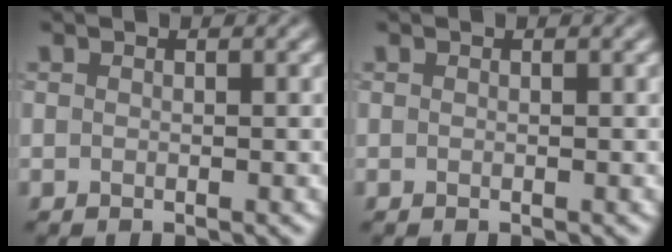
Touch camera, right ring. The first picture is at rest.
{"total": 0.0}